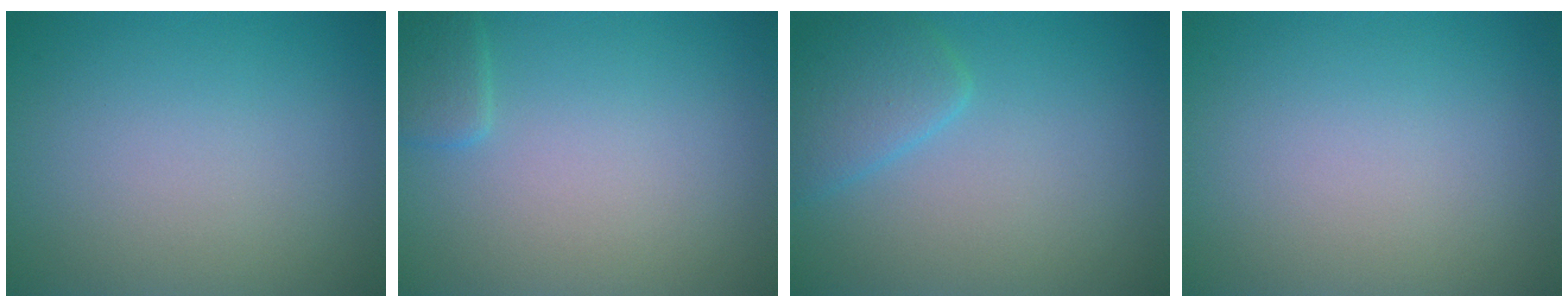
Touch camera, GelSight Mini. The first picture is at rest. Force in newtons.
{"total": 1.5, "press": 1.5, "slide": 0.1}
{"total": 2.9, "press": 2.9, "slide": 0.2}
{"total": 0.0}